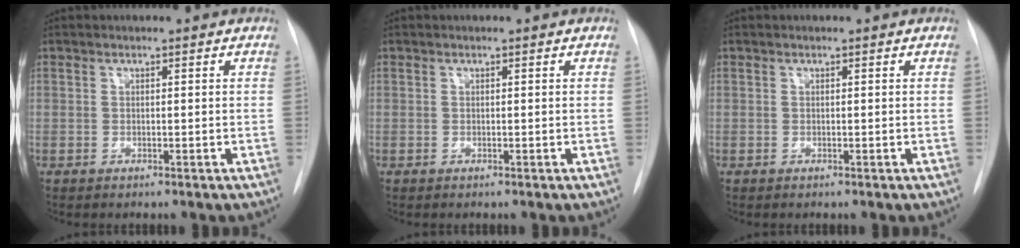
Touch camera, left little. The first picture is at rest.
{"total": 0.0}
{"total": 0.0}